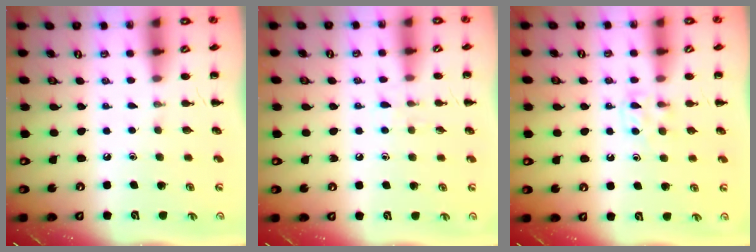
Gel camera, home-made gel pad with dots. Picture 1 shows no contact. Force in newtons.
{"total": 5.5, "press": 4.9, "slide": 2.4}
{"total": 3.9, "press": 3.7, "slide": 1.3}